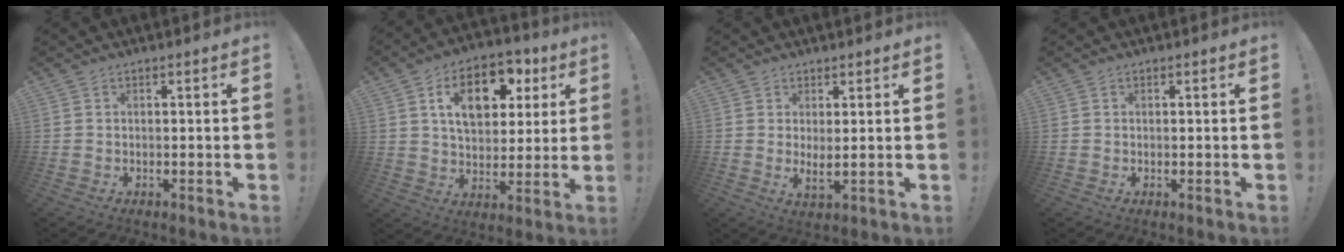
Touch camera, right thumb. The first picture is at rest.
{"total": 15.6, "force": [5.9, 10.1, 10.3], "torque": [-0.153, -0.010, 0.105]}
{"total": 3.1, "force": [1.5, 0.1, 2.7], "torque": [-0.035, -0.020, 0.023]}
{"total": 0.0}